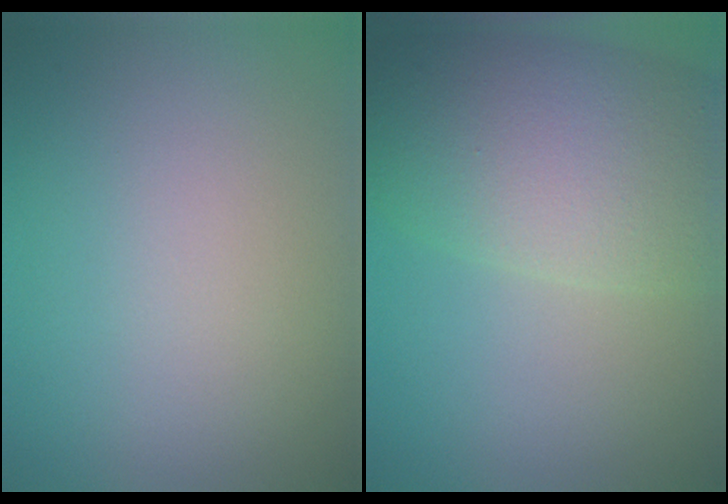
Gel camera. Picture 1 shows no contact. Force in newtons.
{"total": 9.7, "press": 9.6, "slide": 0.5}